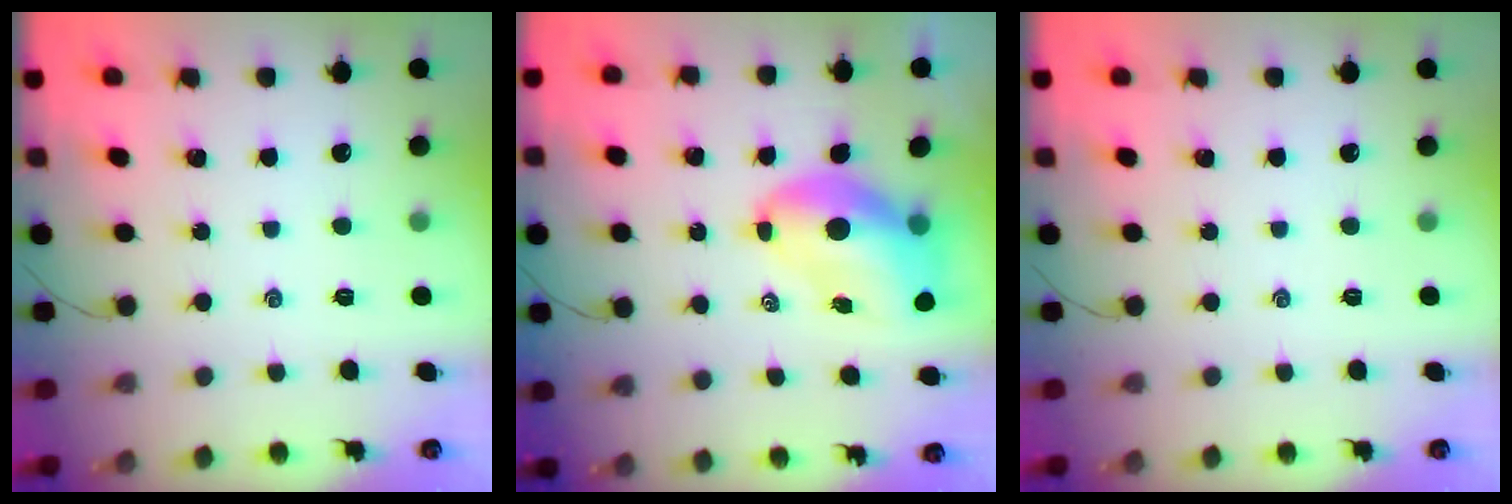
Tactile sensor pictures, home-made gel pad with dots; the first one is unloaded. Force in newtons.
{"total": 10.8, "press": 10.4, "slide": 3.2}
{"total": 0.0}